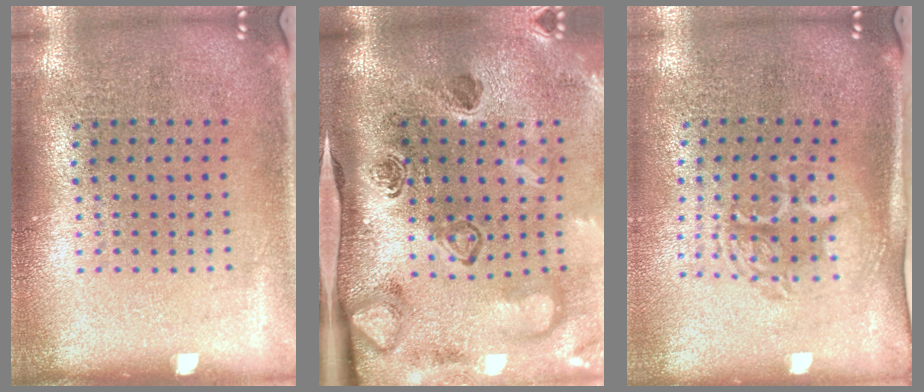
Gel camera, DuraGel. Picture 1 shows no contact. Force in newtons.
{"total": 4.7, "press": 3.2, "slide": 3.4}
{"total": 1.7, "press": 1.4, "slide": 1.1}